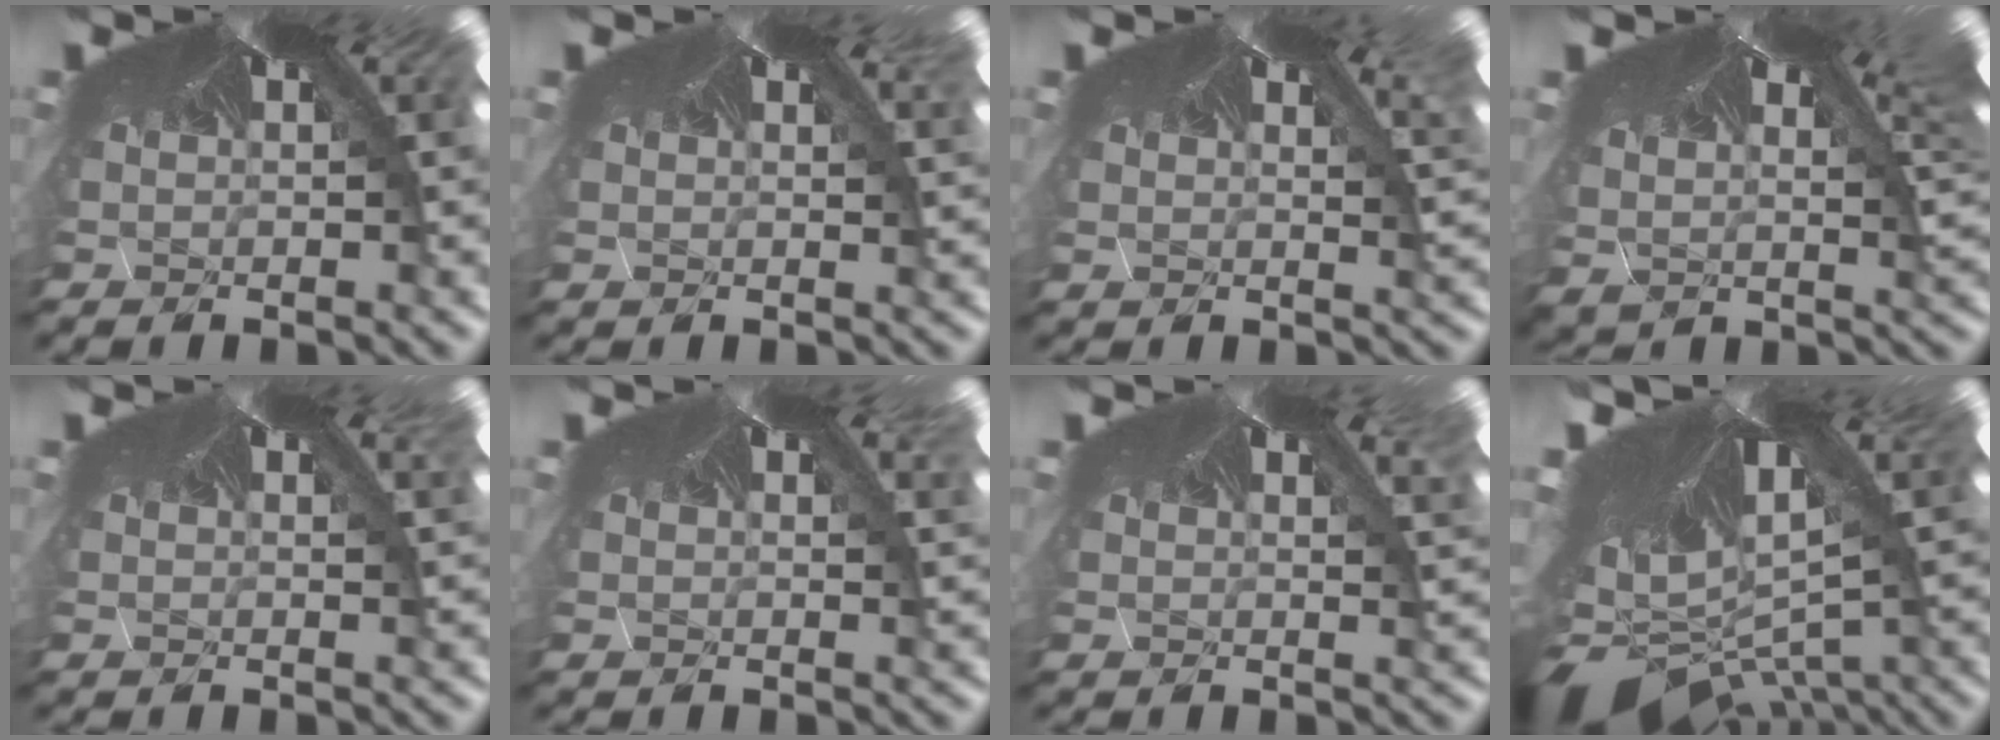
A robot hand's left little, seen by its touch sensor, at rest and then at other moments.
{"total": 1.0, "force": [1.0, 0.2, -0.2], "torque": [-0.003, 0.005, 0.011]}
{"total": 2.7, "force": [2.4, 0.8, 1.1], "torque": [-0.017, 0.012, 0.031]}
{"total": 2.1, "force": [1.8, 0.5, 0.9], "torque": [-0.025, 0.004, 0.038]}
{"total": 0.8, "force": [0.7, 0.1, -0.3], "torque": [0.002, 0.003, 0.006]}
{"total": 1.1, "force": [1.0, 0.1, -0.4], "torque": [-0.002, 0.004, 0.011]}
{"total": 1.8, "force": [1.7, 0.4, 0.3], "torque": [-0.014, 0.013, 0.017]}
{"total": 7.5, "force": [-7.4, 0.7, 1.4], "torque": [-0.051, -0.113, -0.081]}